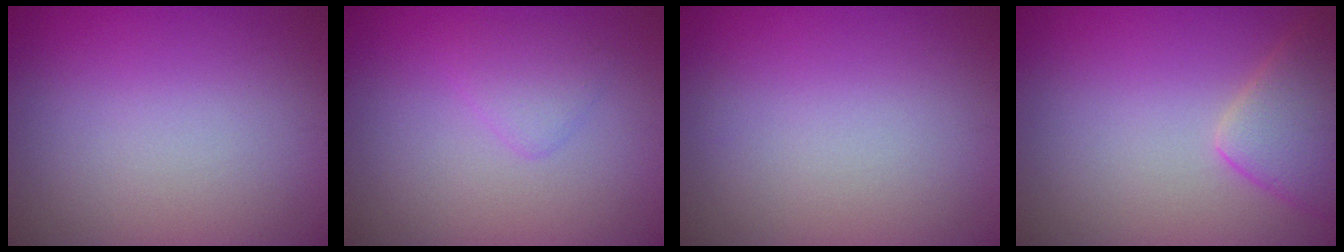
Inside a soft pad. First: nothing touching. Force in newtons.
{"total": 1.7, "press": 1.7, "slide": 0.1}
{"total": 0.0}
{"total": 3.8, "press": 3.8, "slide": 0.3}